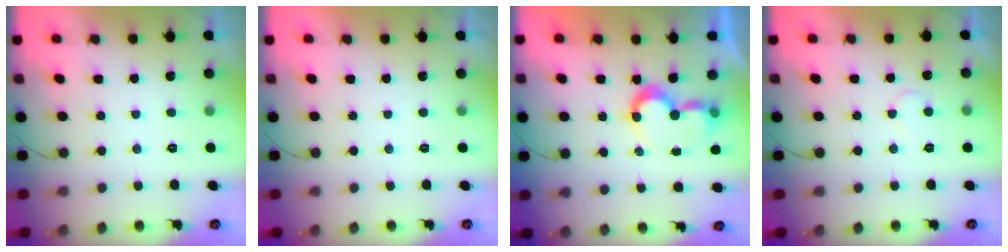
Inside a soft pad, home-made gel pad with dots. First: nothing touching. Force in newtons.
{"total": 1.9, "press": 1.9, "slide": 0.0}
{"total": 8.8, "press": 8.7, "slide": 0.7}
{"total": 4.6, "press": 4.6, "slide": 0.3}